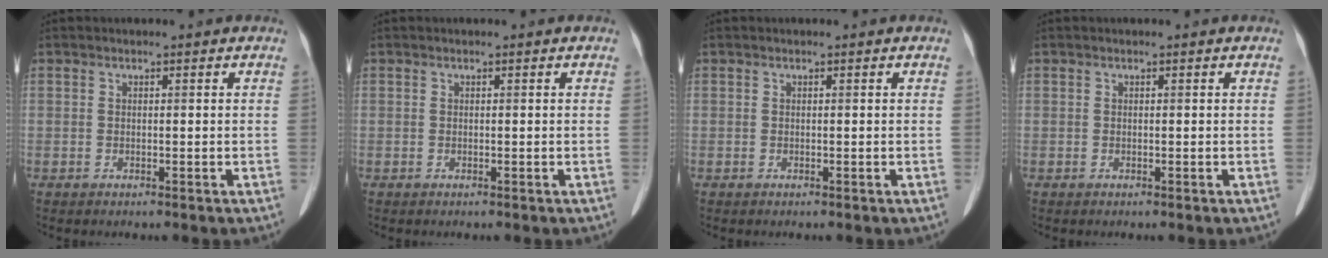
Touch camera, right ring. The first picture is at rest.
{"total": 0.0}
{"total": 0.0}
{"total": 0.0}